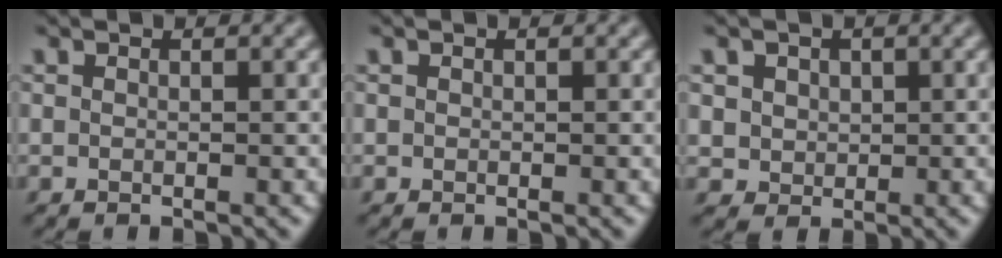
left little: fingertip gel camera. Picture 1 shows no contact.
{"total": 0.0}
{"total": 3.2, "force": [1.2, 2.7, 1.2], "torque": [-0.037, 0.004, 0.025]}